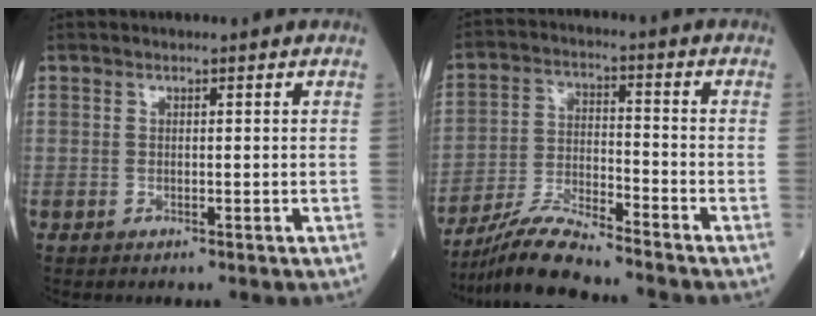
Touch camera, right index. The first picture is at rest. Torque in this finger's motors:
{"motor_torque": [0.06, 0.00, 0.23, 0.03]}